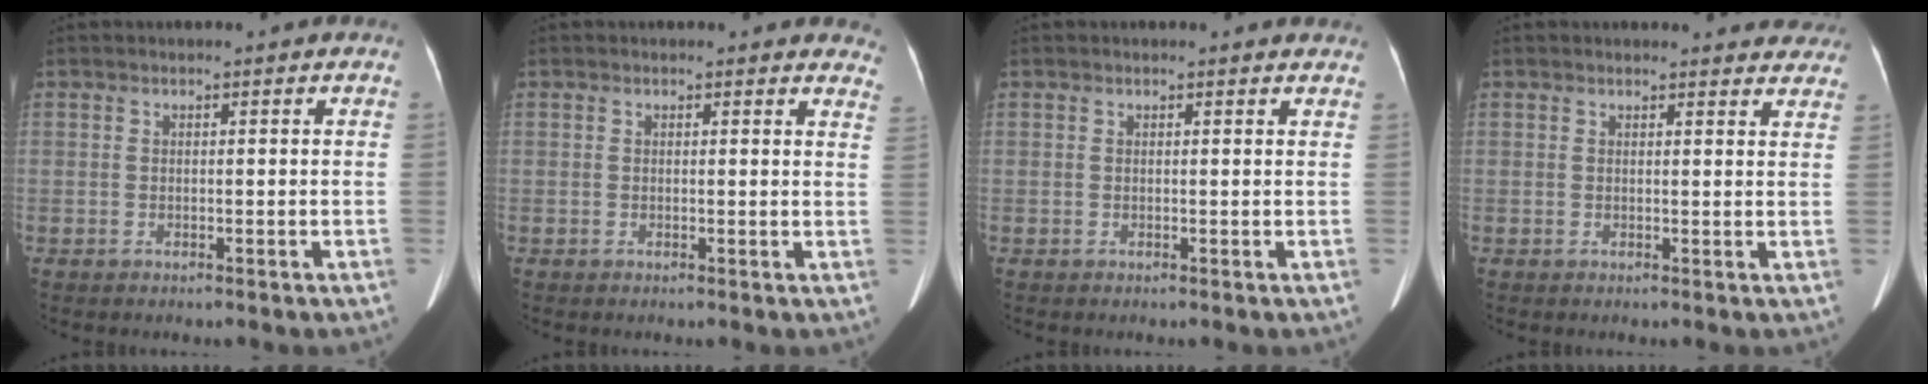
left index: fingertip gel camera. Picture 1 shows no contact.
{"total": 6.0, "force": [5.5, 2.1, 1.1], "torque": [0.020, -0.014, 0.025]}
{"total": 2.0, "force": [1.9, 0.6, 0.2], "torque": [-0.007, 0.000, 0.008]}
{"total": 9.9, "force": [9.4, 2.5, 1.5], "torque": [0.017, -0.007, 0.075]}